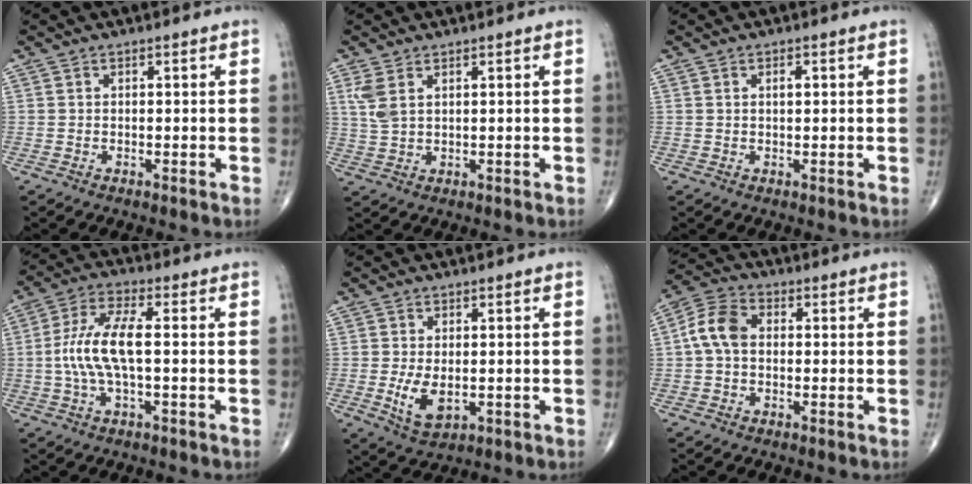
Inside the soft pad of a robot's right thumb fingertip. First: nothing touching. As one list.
[{"total": 4.0, "force": [1.8, 1.9, 3.0], "torque": [-0.071, 0.001, 0.046]}, {"total": 1.2, "force": [0.4, 0.6, 1.0], "torque": [-0.018, 0.001, 0.005]}, {"total": 10.2, "force": [-0.4, 3.4, 9.6], "torque": [-0.214, 0.023, -0.012]}, {"total": 6.0, "force": [-0.8, 3.3, 4.9], "torque": [-0.089, -0.014, -0.007]}, {"total": 7.2, "force": [0.2, 5.0, 5.2], "torque": [-0.102, 0.023, -0.006]}]